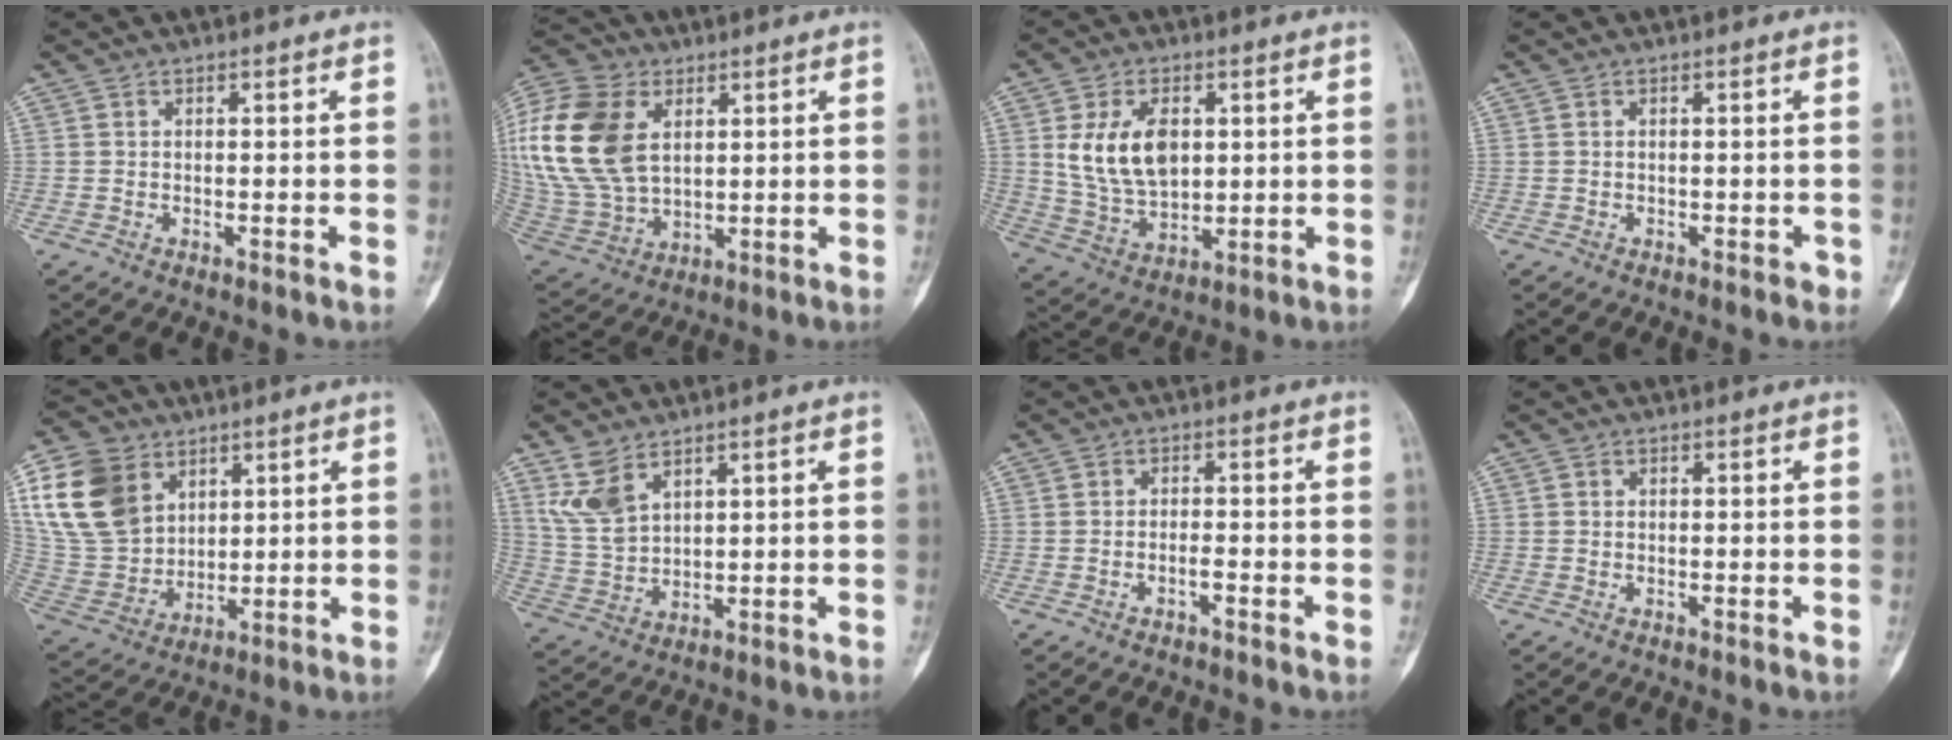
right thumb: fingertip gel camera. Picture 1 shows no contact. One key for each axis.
{"total": 23.6, "fx": 6.0, "fy": 15.9, "fz": 16.4, "tx": -0.373, "ty": -0.002, "tz": 0.121}
{"total": 12.4, "fx": 2.7, "fy": 7.8, "fz": 9.3, "tx": -0.154, "ty": -0.012, "tz": 0.062}
{"total": 0.6, "fx": -0.3, "fy": 0.4, "fz": 0.3, "tx": 0.003, "ty": 0.002, "tz": -0.004}
{"total": 18.1, "fx": 7.2, "fy": 13.5, "fz": 9.6, "tx": -0.180, "ty": -0.014, "tz": 0.152}
{"total": 7.4, "fx": 4.5, "fy": 4.1, "fz": 4.2, "tx": -0.078, "ty": -0.016, "tz": 0.105}
{"total": 1.5, "fx": -1.0, "fy": 0.4, "fz": 1.1, "tx": -0.018, "ty": 0.010, "tz": -0.018}
{"total": 0.0}